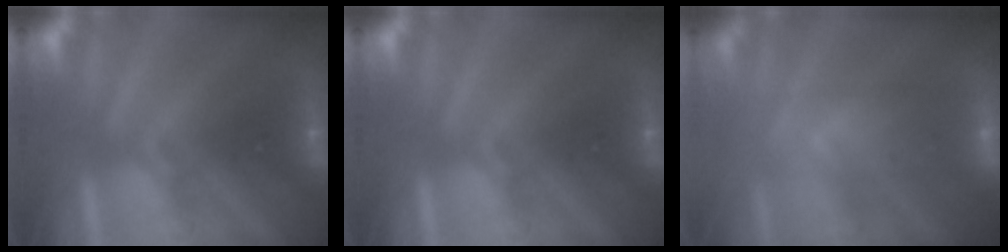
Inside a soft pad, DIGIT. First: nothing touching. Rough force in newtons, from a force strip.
{"total": 0.0}
{"total": 6.2}